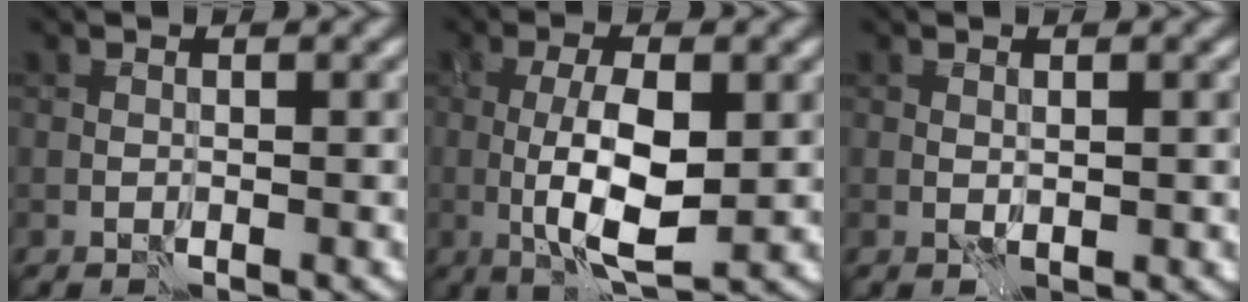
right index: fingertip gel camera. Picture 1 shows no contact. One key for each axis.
{"total": 6.6, "fx": -0.3, "fy": 2.2, "fz": 6.2, "tx": -0.118, "ty": -0.005, "tz": -0.006}
{"total": 0.6, "fx": 0.2, "fy": 0.2, "fz": 0.5, "tx": -0.005, "ty": 0.001, "tz": 0.005}